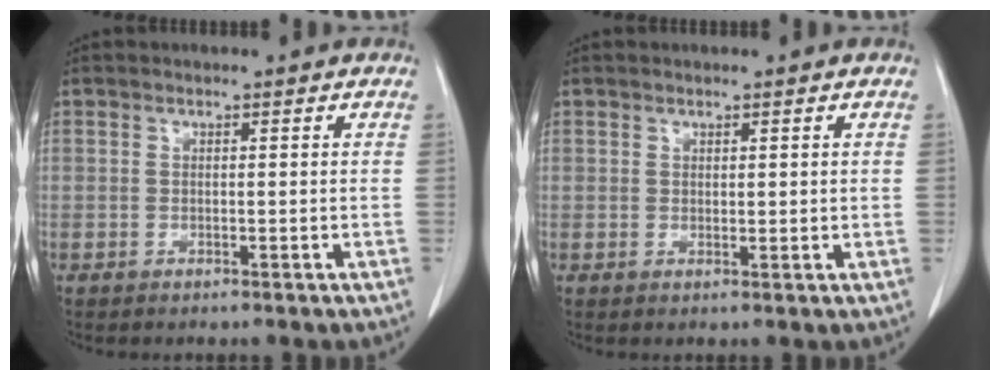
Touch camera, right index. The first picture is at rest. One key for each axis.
{"total": 0.8, "fx": 0.5, "fy": 0.6, "fz": 0.4, "tx": 0.003, "ty": -0.004, "tz": 0.007}